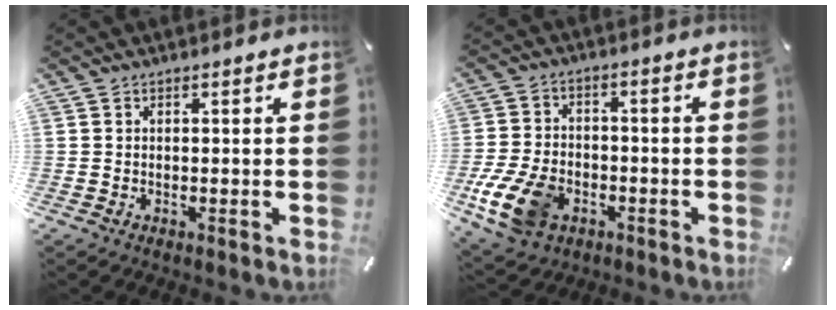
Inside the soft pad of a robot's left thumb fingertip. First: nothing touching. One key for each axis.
{"total": 12.3, "fx": -4.9, "fy": 8.4, "fz": 7.4, "tx": -0.156, "ty": 0.020, "tz": -0.086}